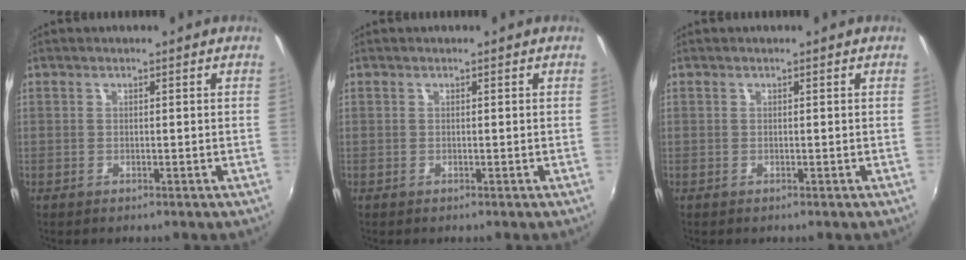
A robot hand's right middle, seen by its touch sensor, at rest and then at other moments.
{"total": 0.0}
{"total": 0.0}